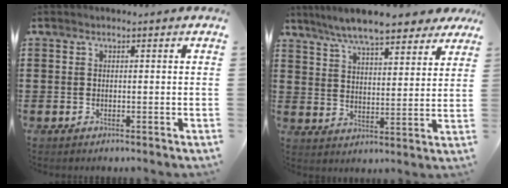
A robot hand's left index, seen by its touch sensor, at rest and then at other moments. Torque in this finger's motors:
{"motor_torque": [1.10, -1.04, 0.76, 0.21]}